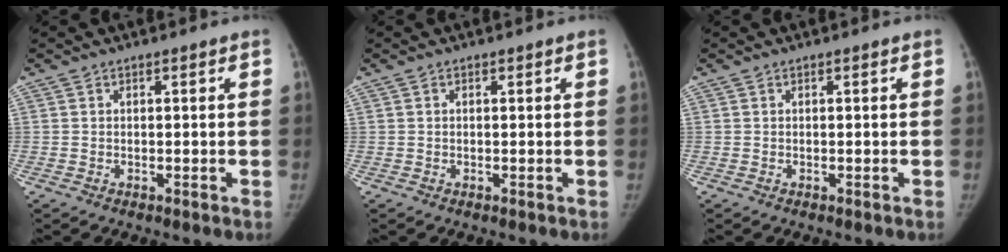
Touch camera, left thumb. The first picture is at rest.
{"total": 0.0}
{"total": 0.0}